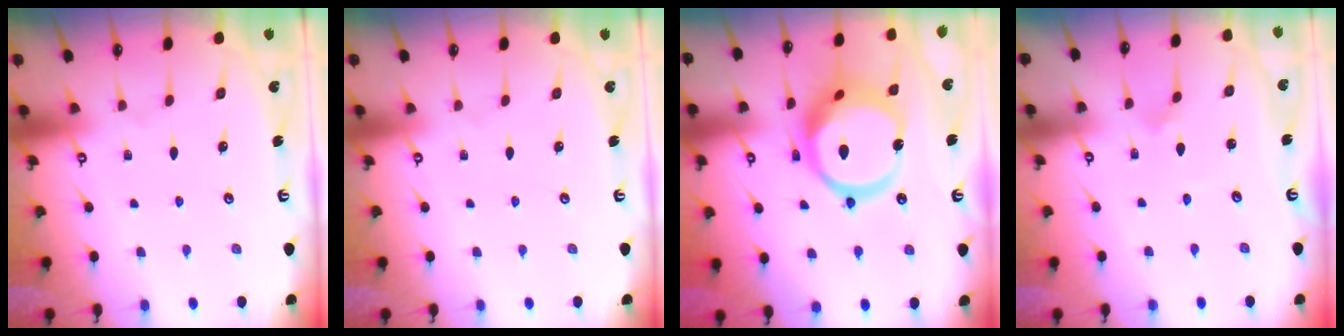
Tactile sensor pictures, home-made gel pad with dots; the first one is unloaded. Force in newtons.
{"total": 0.0}
{"total": 16.8, "press": 16.7, "slide": 1.8}
{"total": 1.0, "press": 1.0, "slide": 0.1}